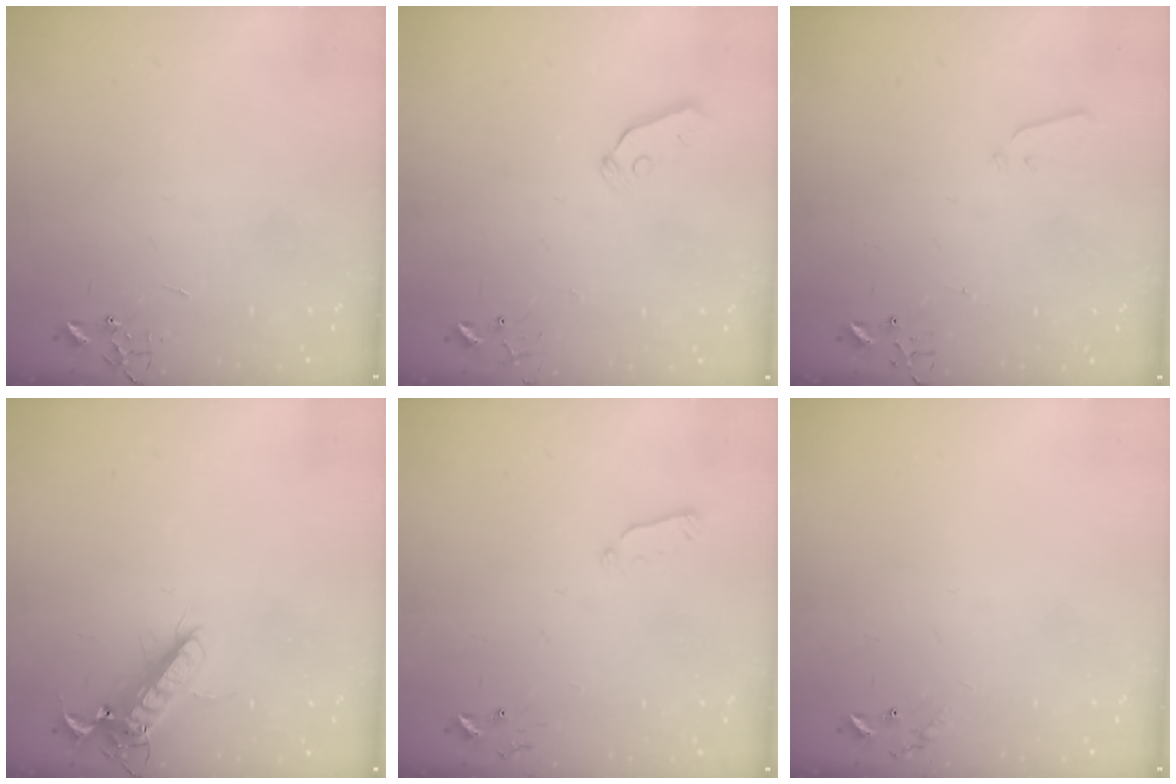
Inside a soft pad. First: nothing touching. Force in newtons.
{"total": 3.4, "press": 3.4, "slide": 0.4}
{"total": 2.9, "press": 2.8, "slide": 0.8}
{"total": 13.3, "press": 13.0, "slide": 2.5}
{"total": 4.6, "press": 4.5, "slide": 0.9}
{"total": 6.6, "press": 6.6, "slide": 0.5}